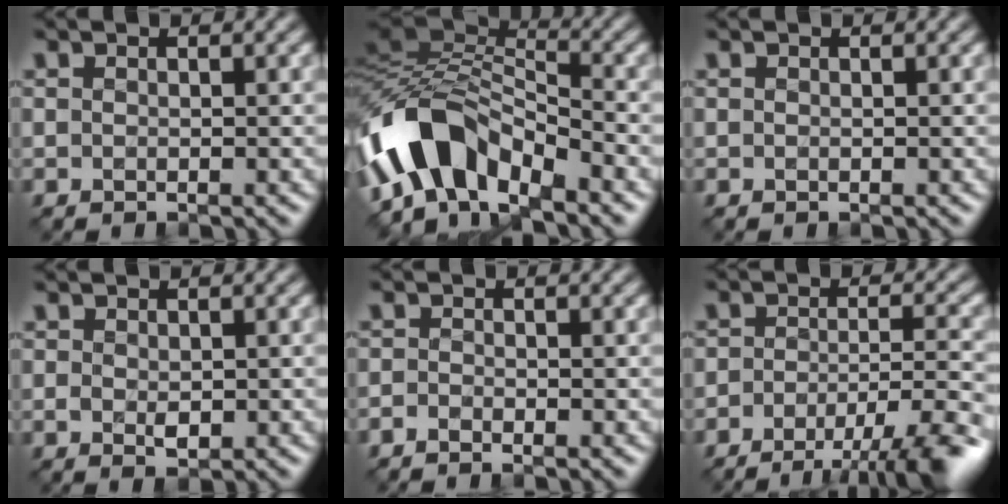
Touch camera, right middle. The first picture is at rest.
{"total": 8.7, "force": [-5.1, 4.2, 5.7], "torque": [-0.090, 0.008, -0.107]}
{"total": 0.0}
{"total": 1.5, "force": [-0.1, 1.0, 1.1], "torque": [-0.021, -0.004, 0.004]}
{"total": 1.0, "force": [-0.8, 0.2, 0.5], "torque": [-0.011, -0.003, -0.018]}
{"total": 7.9, "force": [-5.6, 2.1, 5.2], "torque": [-0.073, -0.007, -0.083]}